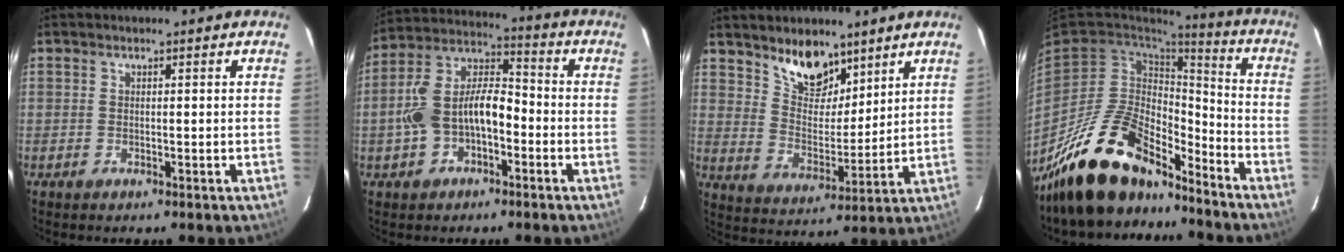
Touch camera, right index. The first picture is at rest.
{"total": 12.5, "force": [-3.6, 7.3, 9.5], "torque": [-0.199, 0.026, -0.060]}
{"total": 10.2, "force": [7.5, 4.9, 4.8], "torque": [-0.080, -0.002, 0.140]}
{"total": 19.4, "force": [-15.1, 7.9, 9.3], "torque": [-0.192, 0.011, -0.256]}